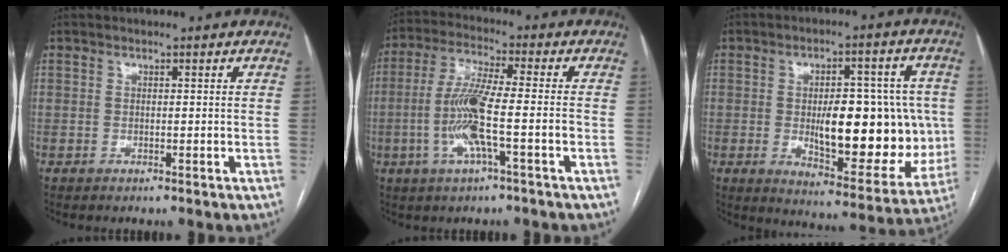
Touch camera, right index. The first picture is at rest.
{"total": 9.7, "force": [-2.4, 0.4, 9.4], "torque": [-0.192, 0.000, -0.052]}
{"total": 17.8, "force": [-0.8, 7.2, 16.3], "torque": [-0.222, 0.007, 0.004]}